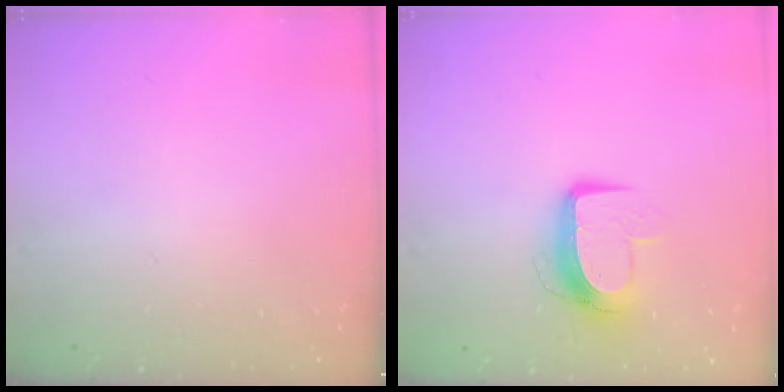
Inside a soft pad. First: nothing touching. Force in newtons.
{"total": 10.2, "press": 10.2, "slide": 0.6}